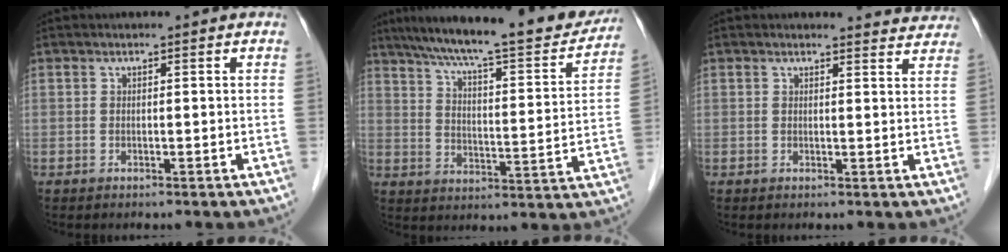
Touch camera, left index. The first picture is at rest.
{"total": 23.6, "force": [20.5, 2.8, 11.3], "torque": [-0.179, -0.019, 0.278]}
{"total": 4.5, "force": [4.4, 0.9, -0.2], "torque": [0.009, -0.015, 0.027]}